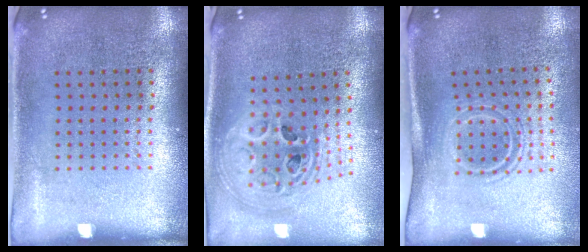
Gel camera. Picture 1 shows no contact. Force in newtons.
{"total": 2.4, "press": 1.8, "slide": 1.6}
{"total": 1.6, "press": 1.0, "slide": 1.2}